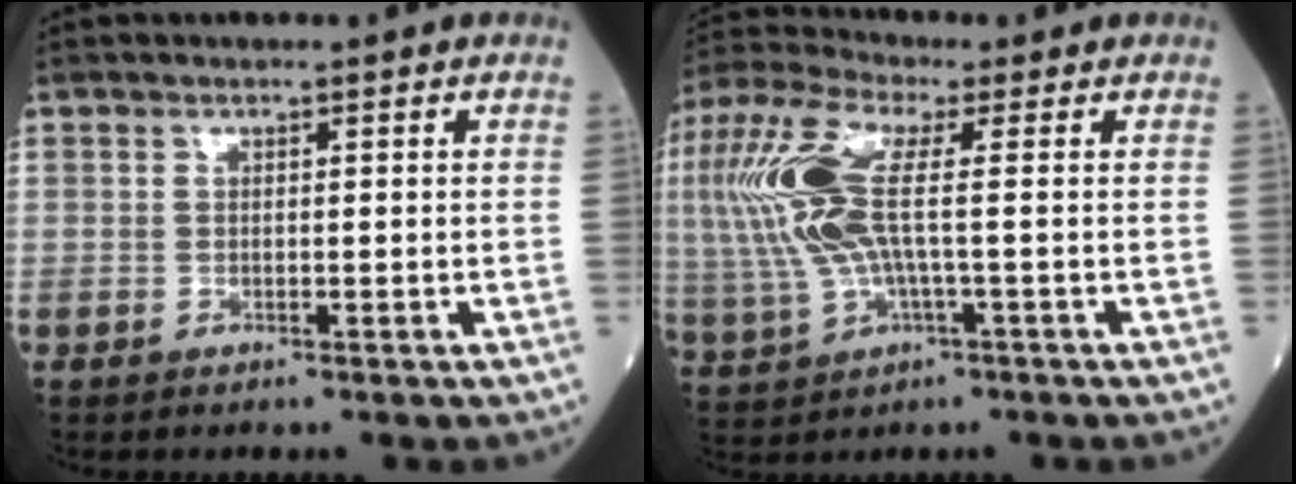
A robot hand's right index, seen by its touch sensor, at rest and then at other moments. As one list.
[{"total": 13.0, "force": [1.3, 3.4, 12.5], "torque": [-0.300, 0.022, 0.025]}]